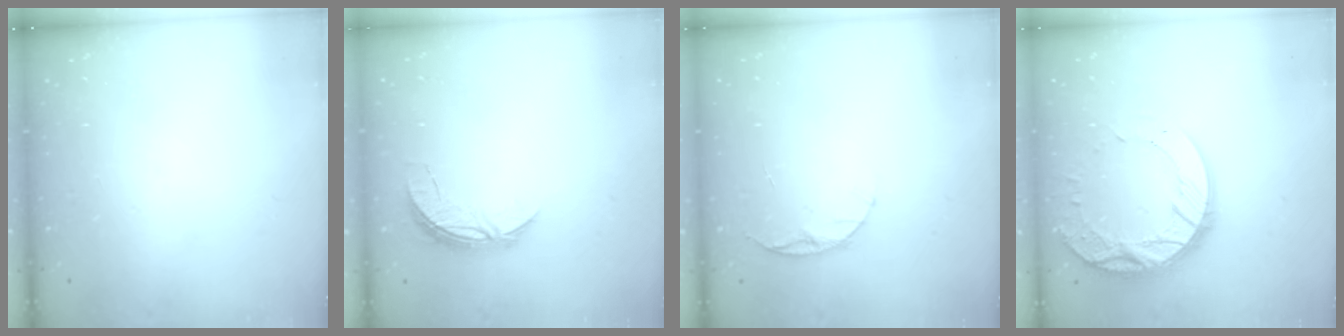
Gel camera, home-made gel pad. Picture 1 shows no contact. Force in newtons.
{"total": 5.5, "press": 5.5, "slide": 0.3}
{"total": 5.9, "press": 5.8, "slide": 0.7}
{"total": 16.6, "press": 16.5, "slide": 1.3}